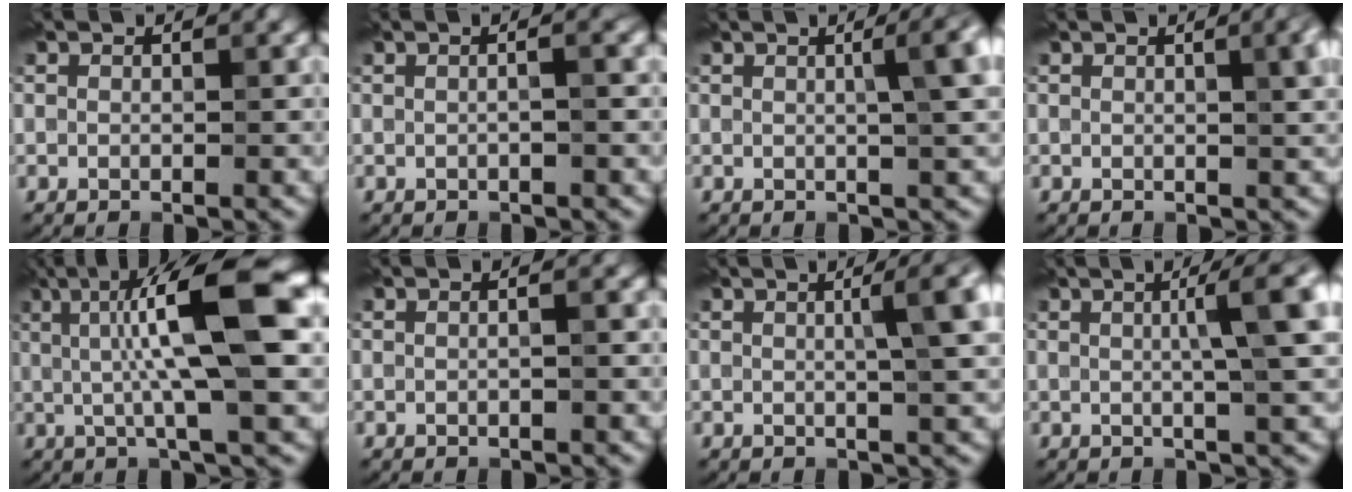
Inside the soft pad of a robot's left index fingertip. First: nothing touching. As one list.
[{"total": 2.4, "force": [0.4, 0.9, 2.2], "torque": [-0.013, 0.004, -0.010]}, {"total": 5.6, "force": [1.2, 2.0, 5.1], "torque": [-0.030, 0.030, 0.004]}, {"total": 4.1, "force": [0.8, 1.5, 3.7], "torque": [-0.031, 0.015, 0.011]}, {"total": 11.5, "force": [2.0, 2.1, 11.1], "torque": [-0.168, 0.017, 0.030]}, {"total": 1.4, "force": [0.2, 0.4, 1.3], "torque": [-0.008, -0.003, -0.006]}, {"total": 5.4, "force": [1.1, 1.4, 5.1], "torque": [-0.046, 0.024, 0.011]}, {"total": 6.2, "force": [1.2, 1.2, 6.0], "torque": [-0.063, 0.020, 0.018]}]